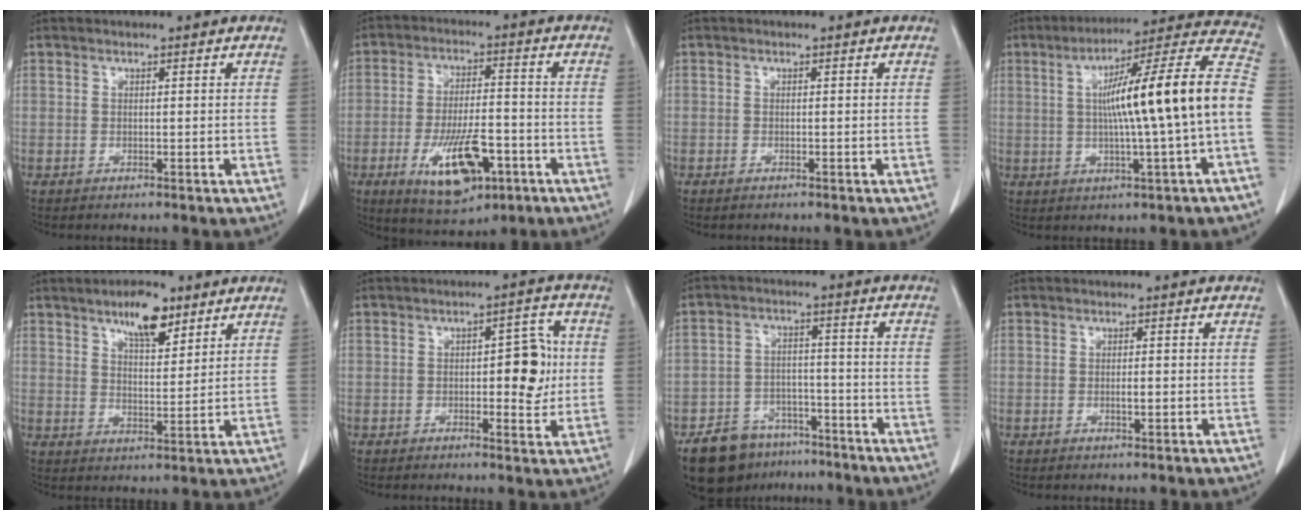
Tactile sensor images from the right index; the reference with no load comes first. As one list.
[{"total": 12.2, "force": [-5.1, 4.5, 10.1], "torque": [-0.180, -0.005, -0.074]}, {"total": 0.6, "force": [-0.5, 0.0, 0.3], "torque": [-0.012, -0.002, -0.007]}, {"total": 18.1, "force": [-0.3, -0.3, 18.1], "torque": [-0.264, 0.031, -0.010]}, {"total": 7.2, "force": [4.8, 2.5, 4.8], "torque": [-0.079, 0.003, 0.081]}, {"total": 6.9, "force": [0.1, 2.7, 6.4], "torque": [-0.075, 0.015, 0.002]}, {"total": 10.3, "force": [-7.7, 5.9, 3.3], "torque": [-0.052, 0.013, -0.123]}, {"total": 1.4, "force": [-0.3, 0.3, 1.3], "torque": [-0.024, -0.001, -0.004]}]